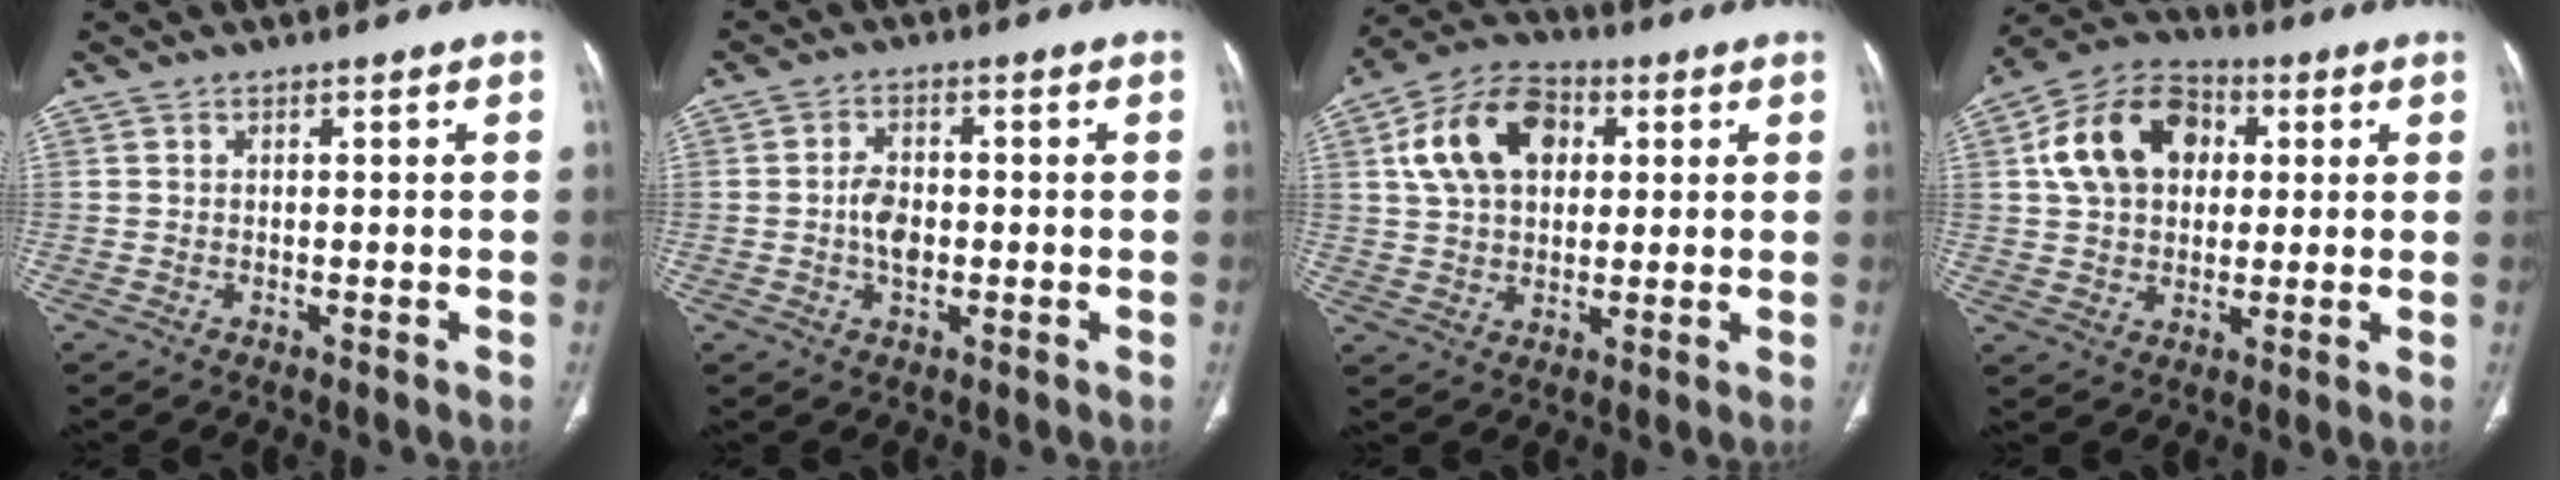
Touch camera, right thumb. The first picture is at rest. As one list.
[{"total": 4.9, "force": [-0.5, 3.1, 3.7], "torque": [-0.061, 0.007, -0.011]}, {"total": 14.6, "force": [4.0, 9.9, 10.0], "torque": [-0.160, 0.012, 0.065]}, {"total": 15.2, "force": [3.5, 11.1, 9.8], "torque": [-0.148, 0.014, 0.050]}]